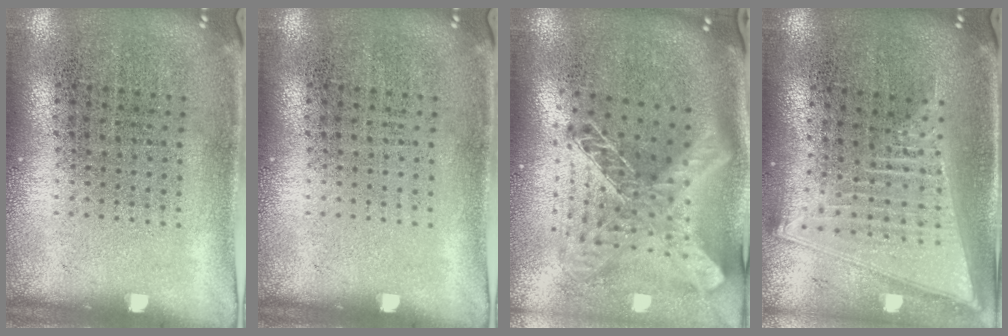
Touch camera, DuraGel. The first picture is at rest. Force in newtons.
{"total": 0.0}
{"total": 2.5, "press": 1.8, "slide": 1.8}
{"total": 2.1, "press": 1.7, "slide": 1.2}